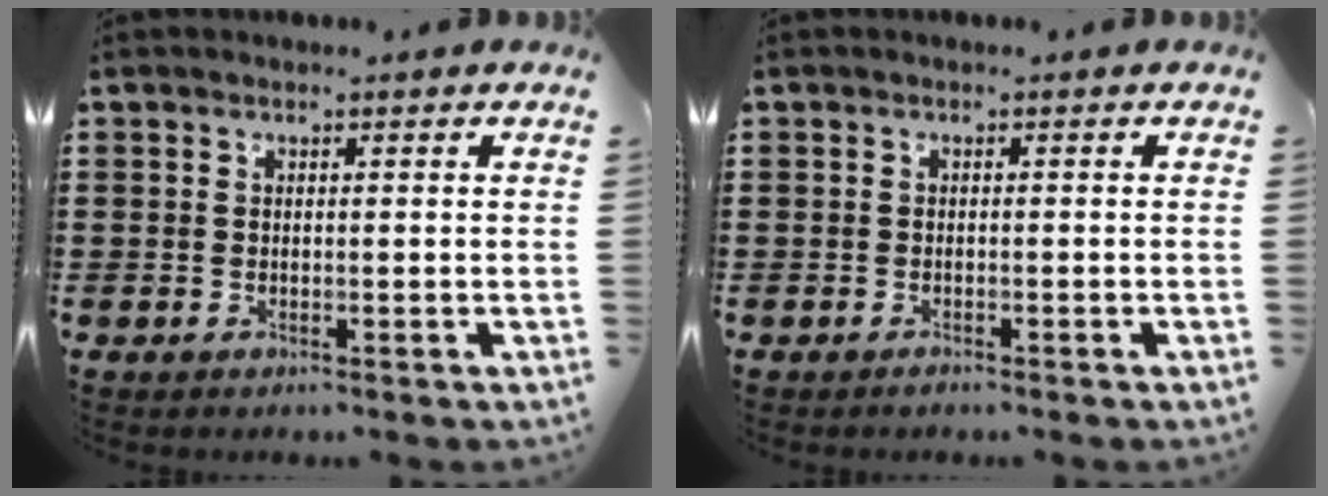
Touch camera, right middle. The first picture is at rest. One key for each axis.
{"total": 0.6, "fx": -0.5, "fy": 0.0, "fz": 0.2, "tx": -0.006, "ty": -0.004, "tz": -0.009}